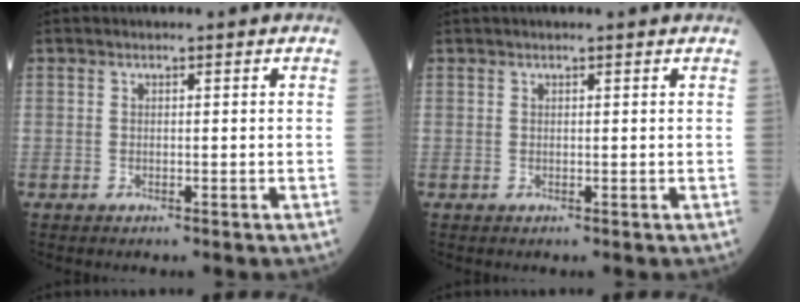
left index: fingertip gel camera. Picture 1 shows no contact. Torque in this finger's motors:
{"motor_torque": [0.95, -1.19, 0.03, 0.02]}